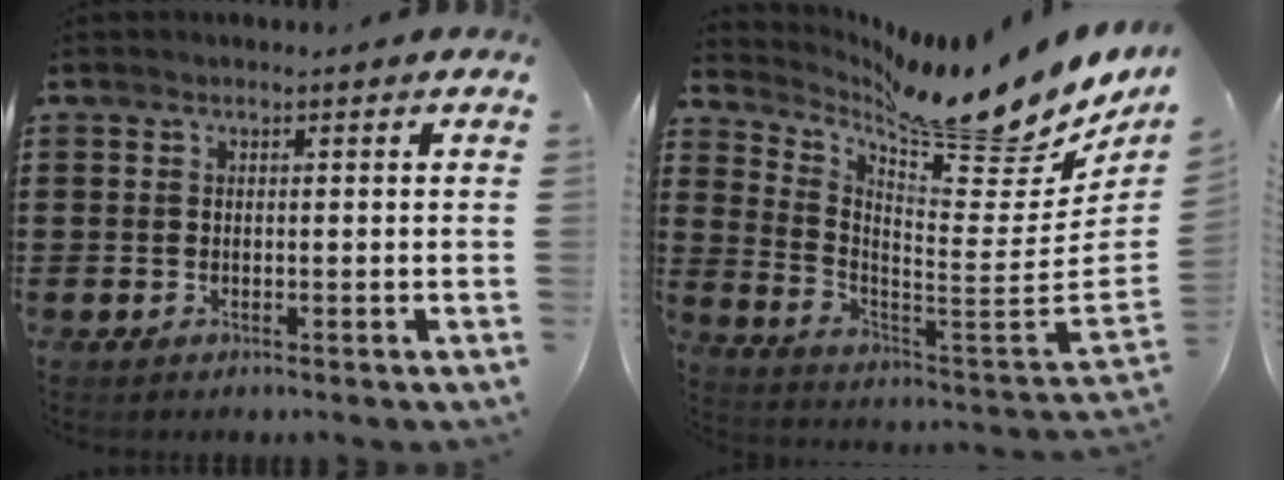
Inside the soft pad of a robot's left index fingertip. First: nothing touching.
{"total": 12.2, "force": [10.0, 2.4, 6.6], "torque": [-0.115, -0.087, 0.161]}